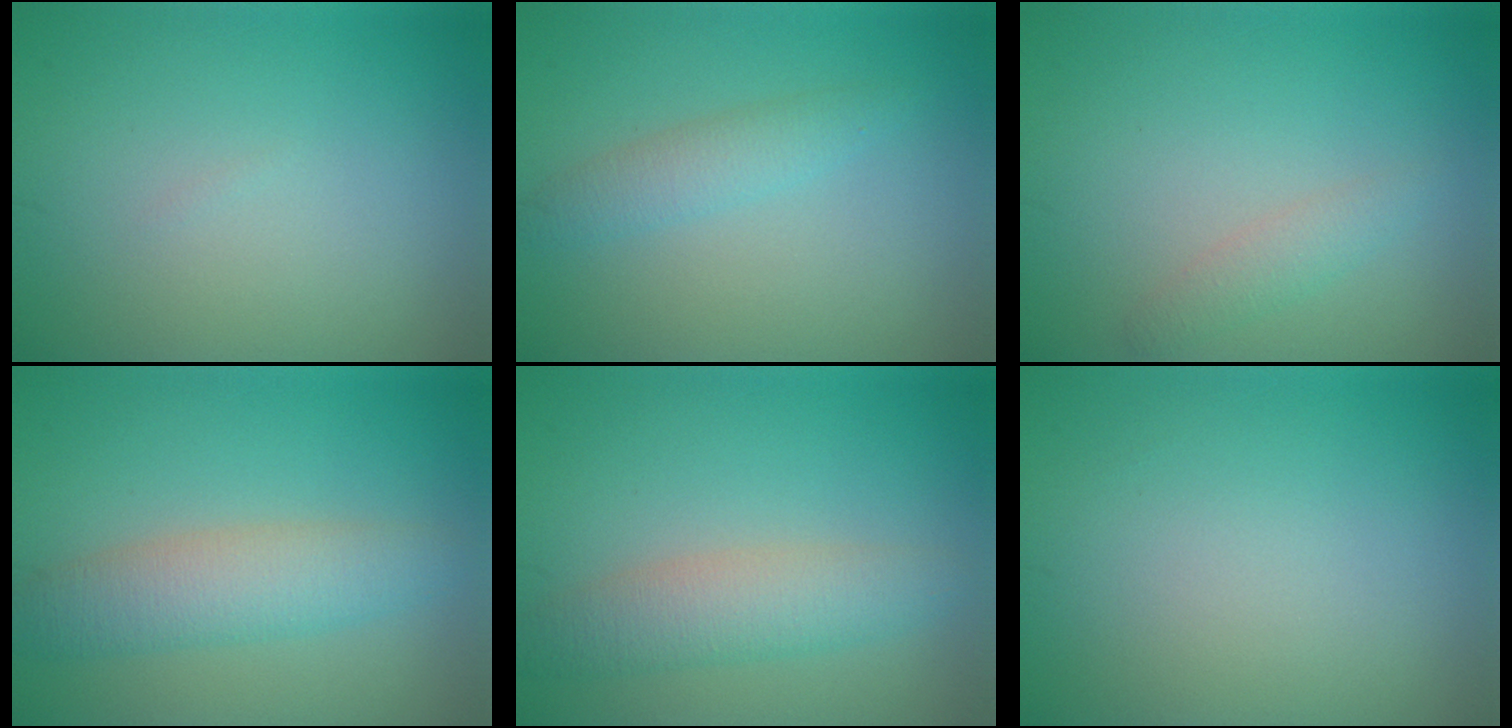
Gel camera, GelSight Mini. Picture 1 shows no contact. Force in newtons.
{"total": 2.1, "press": 2.1, "slide": 0.0}
{"total": 1.6, "press": 1.6, "slide": 0.1}
{"total": 4.3, "press": 4.3, "slide": 0.1}
{"total": 4.0, "press": 4.0, "slide": 0.1}
{"total": 0.0}